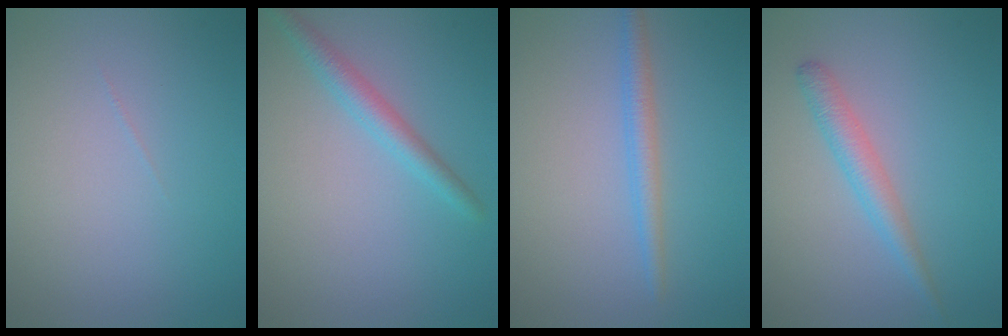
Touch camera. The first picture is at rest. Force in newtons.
{"total": 2.3, "press": 2.3, "slide": 0.0}
{"total": 2.1, "press": 2.1, "slide": 0.0}
{"total": 2.3, "press": 2.3, "slide": 0.0}